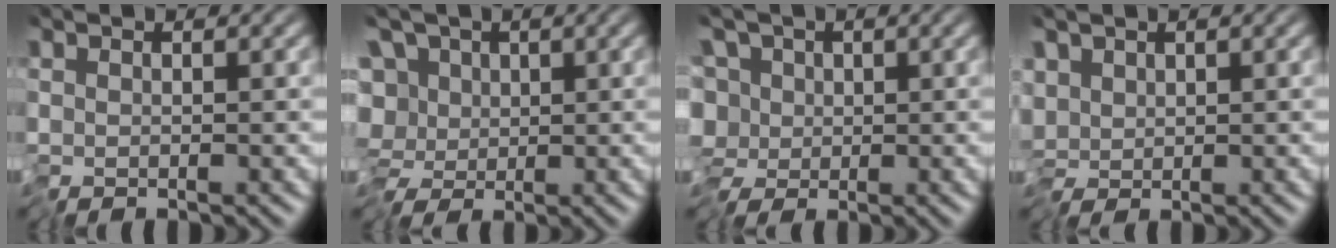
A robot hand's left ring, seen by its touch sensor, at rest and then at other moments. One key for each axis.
{"total": 8.6, "fx": -1.1, "fy": 7.0, "fz": 4.9, "tx": -0.066, "ty": 0.020, "tz": -0.062}
{"total": 7.6, "fx": -0.8, "fy": 5.9, "fz": 4.6, "tx": -0.066, "ty": 0.022, "tz": -0.056}
{"total": 1.7, "fx": -0.2, "fy": 1.0, "fz": 1.4, "tx": -0.024, "ty": 0.008, "tz": -0.011}